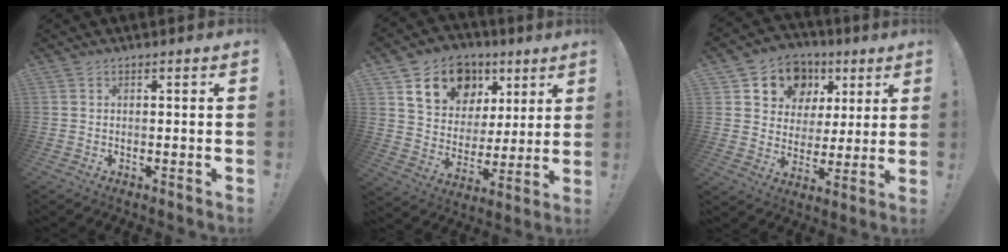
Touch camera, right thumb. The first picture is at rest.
{"total": 17.0, "force": [9.6, 12.5, 6.4], "torque": [-0.106, -0.038, 0.188]}
{"total": 12.5, "force": [5.9, 10.2, 4.2], "torque": [-0.060, -0.031, 0.118]}